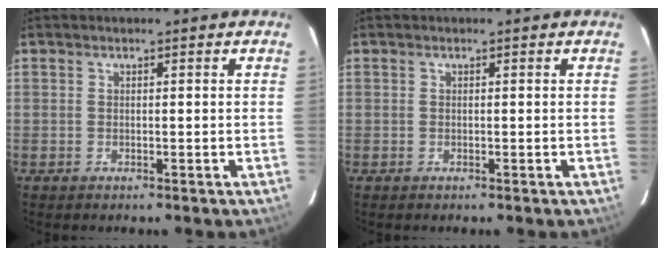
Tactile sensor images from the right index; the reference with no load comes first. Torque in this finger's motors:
{"motor_torque": [0.02, 0.00, 0.03, 0.01]}